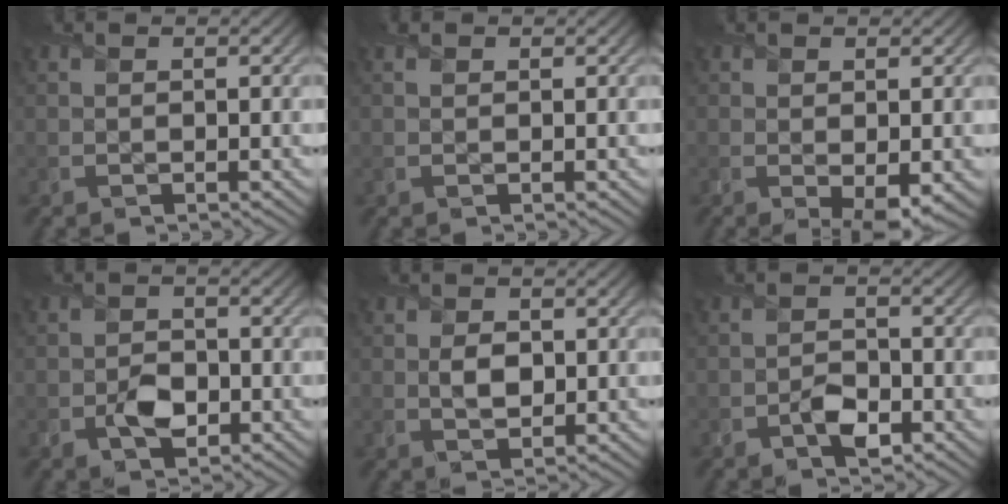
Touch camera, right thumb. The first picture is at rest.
{"total": 0.9, "force": [0.5, 0.6, 0.5], "torque": [-0.012, 0.004, 0.008]}
{"total": 3.2, "force": [-0.7, 1.4, 2.8], "torque": [-0.050, -0.015, -0.010]}
{"total": 3.8, "force": [-1.4, 2.7, 2.3], "torque": [-0.040, -0.004, -0.030]}
{"total": 2.9, "force": [0.3, 2.1, 1.9], "torque": [-0.039, -0.005, 0.002]}
{"total": 3.3, "force": [-1.7, 2.1, 2.0], "torque": [-0.035, -0.003, -0.034]}